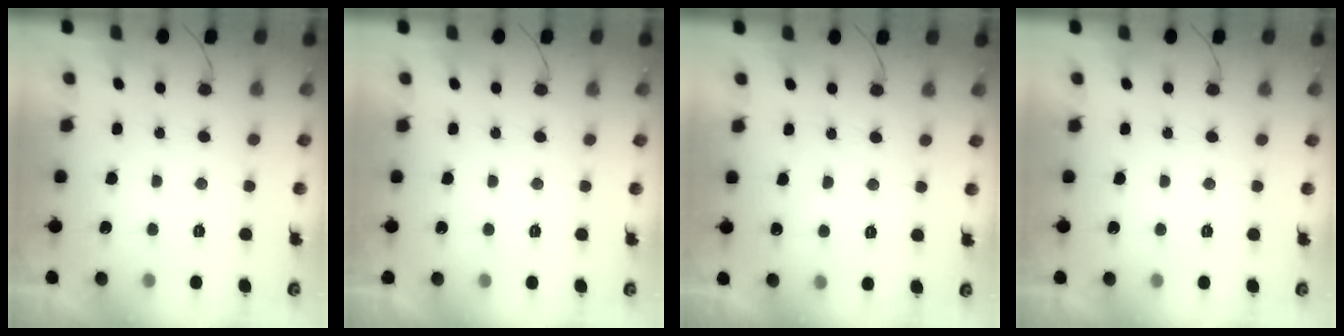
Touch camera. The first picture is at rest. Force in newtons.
{"total": 1.7, "press": 1.7, "slide": 0.0}
{"total": 4.1, "press": 4.1, "slide": 0.1}
{"total": 1.8, "press": 1.8, "slide": 0.1}